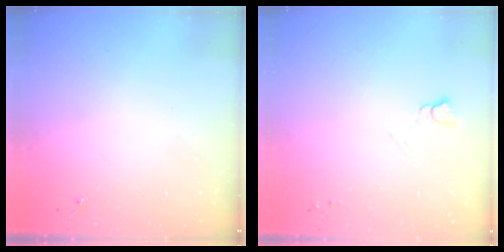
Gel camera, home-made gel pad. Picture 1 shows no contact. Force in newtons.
{"total": 3.8, "press": 3.7, "slide": 0.5}